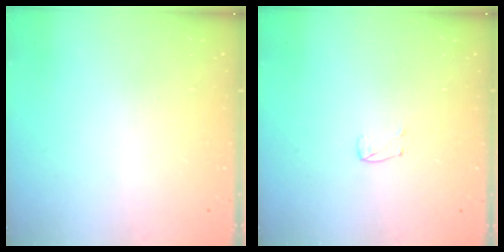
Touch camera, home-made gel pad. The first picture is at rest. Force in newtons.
{"total": 3.1, "press": 3.1, "slide": 0.3}